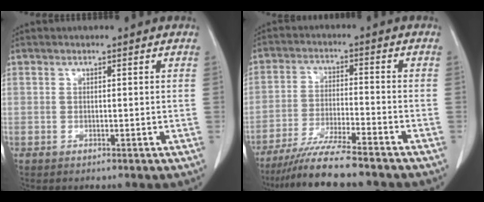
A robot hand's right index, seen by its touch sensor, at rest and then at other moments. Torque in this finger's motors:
{"motor_torque": [1.08, -1.05, 0.24, 0.15]}